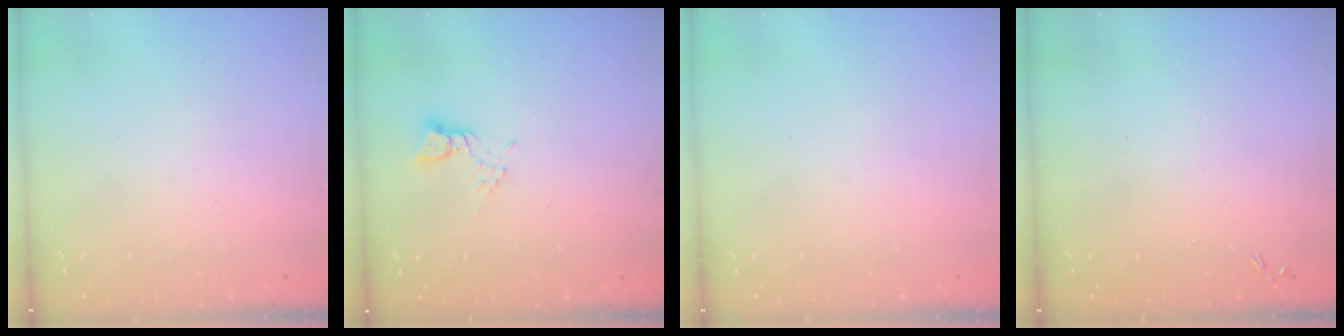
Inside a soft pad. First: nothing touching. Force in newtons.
{"total": 2.5, "press": 2.5, "slide": 0.1}
{"total": 0.0}
{"total": 0.0}